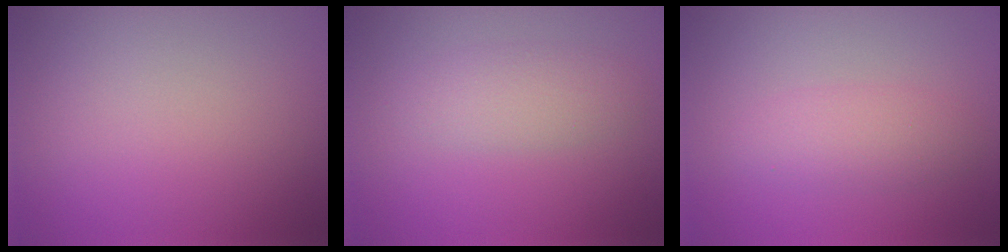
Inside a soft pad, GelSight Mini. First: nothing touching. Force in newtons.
{"total": 2.4, "press": 2.4, "slide": 0.1}
{"total": 2.3, "press": 2.3, "slide": 0.1}